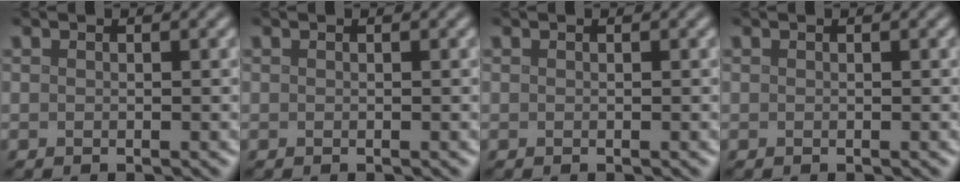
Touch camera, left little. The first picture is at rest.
{"total": 0.0}
{"total": 0.0}
{"total": 0.0}